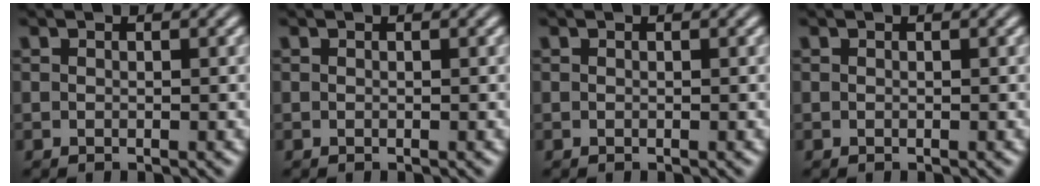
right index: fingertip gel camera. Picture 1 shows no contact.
{"total": 0.0}
{"total": 0.0}
{"total": 0.0}